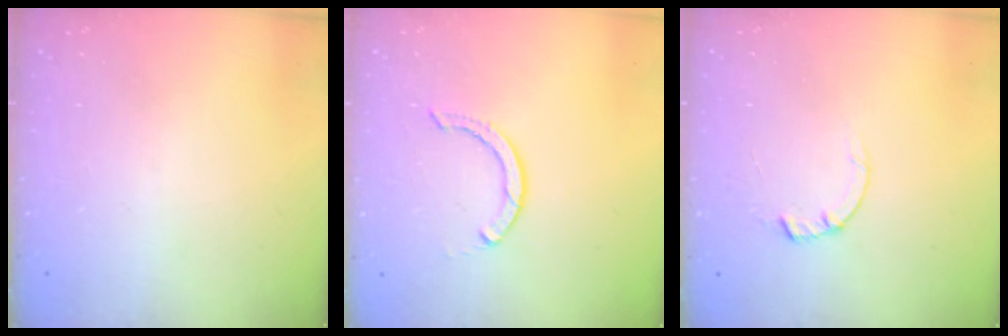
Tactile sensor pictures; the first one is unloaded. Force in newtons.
{"total": 2.6, "press": 2.6, "slide": 0.1}
{"total": 1.5, "press": 1.5, "slide": 0.3}